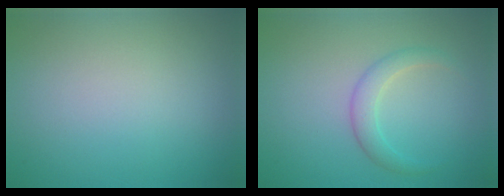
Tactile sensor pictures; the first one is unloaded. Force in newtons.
{"total": 2.0, "press": 2.0, "slide": 0.0}